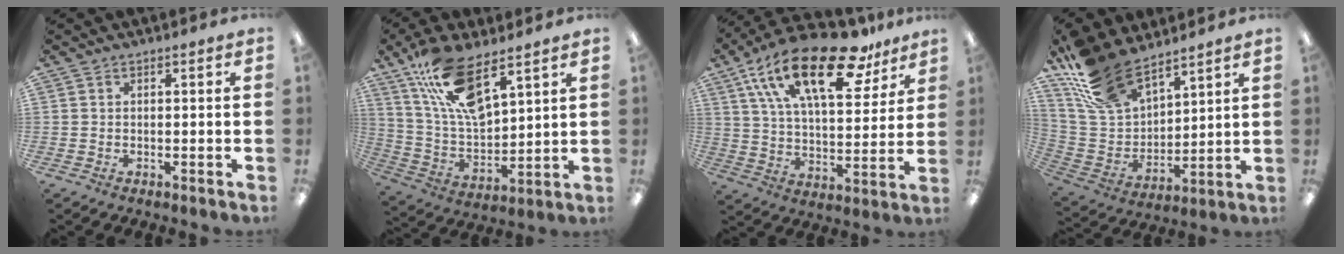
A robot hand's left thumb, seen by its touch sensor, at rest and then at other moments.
{"total": 16.3, "force": [10.5, 6.4, 10.8], "torque": [-0.222, -0.040, 0.186]}
{"total": 24.8, "force": [14.8, 10.7, 16.8], "torque": [-0.283, -0.067, 0.250]}
{"total": 16.8, "force": [13.6, 7.7, 6.1], "torque": [-0.153, -0.076, 0.259]}